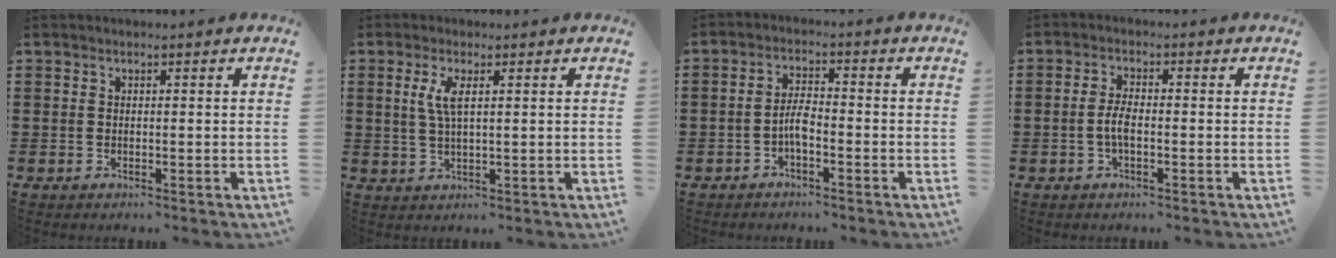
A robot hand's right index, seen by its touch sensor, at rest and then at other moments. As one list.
[{"total": 3.7, "force": [1.2, 0.9, 3.4], "torque": [-0.072, 0.004, 0.018]}, {"total": 3.4, "force": [-1.5, 1.0, 2.9], "torque": [-0.067, 0.002, -0.033]}, {"total": 3.2, "force": [-0.8, 1.1, 2.9], "torque": [-0.067, 0.000, -0.020]}]